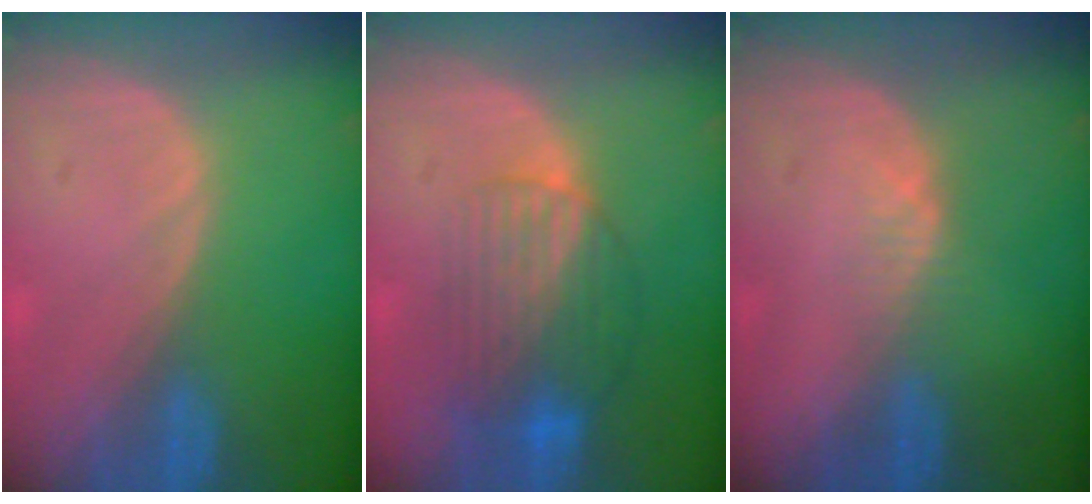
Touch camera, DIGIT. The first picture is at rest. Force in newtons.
{"total": 8.5, "press": 7.2, "slide": 4.5}
{"total": 1.7, "press": 1.5, "slide": 0.8}